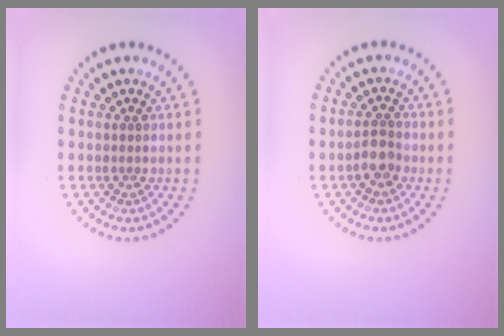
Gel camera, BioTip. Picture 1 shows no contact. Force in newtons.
{"total": 1.9, "press": 1.8, "slide": 0.8}